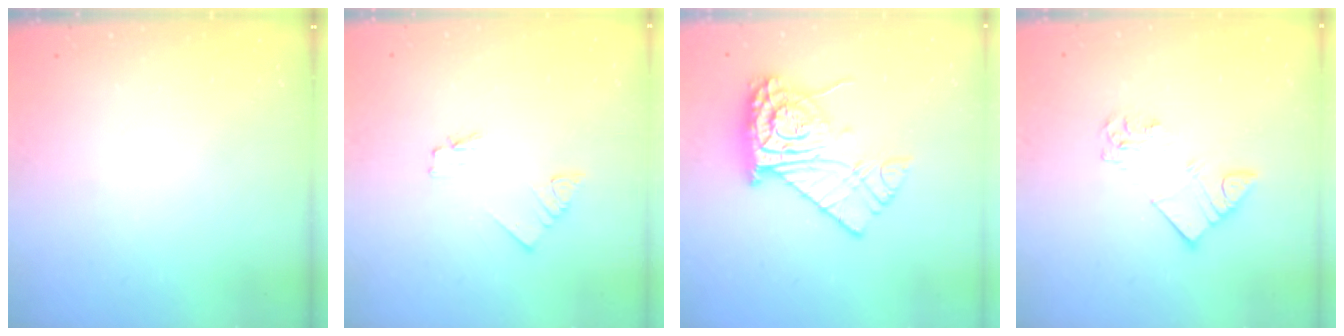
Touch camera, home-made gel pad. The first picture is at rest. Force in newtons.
{"total": 1.2, "press": 1.2, "slide": 0.1}
{"total": 16.5, "press": 16.4, "slide": 1.8}
{"total": 5.9, "press": 5.9, "slide": 0.4}